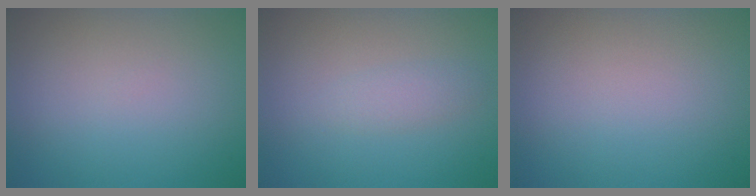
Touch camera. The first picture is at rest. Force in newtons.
{"total": 1.4, "press": 1.4, "slide": 0.0}
{"total": 0.0}